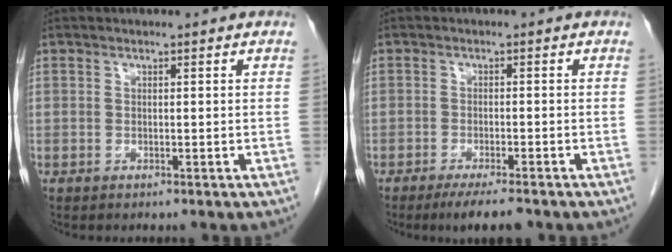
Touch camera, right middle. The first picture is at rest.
{"total": 5.5, "force": [-4.2, 0.7, 3.4], "torque": [-0.048, -0.010, -0.064]}